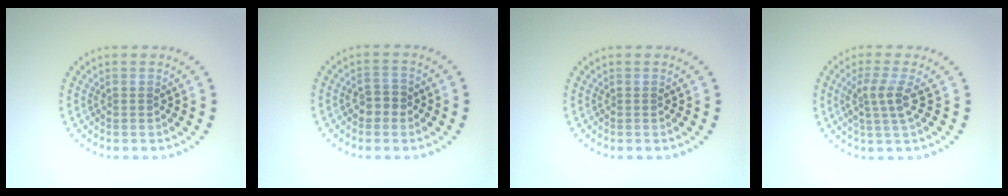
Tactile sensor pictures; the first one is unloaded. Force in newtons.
{"total": 1.9, "press": 1.8, "slide": 0.5}
{"total": 0.0}
{"total": 2.6, "press": 1.9, "slide": 1.7}